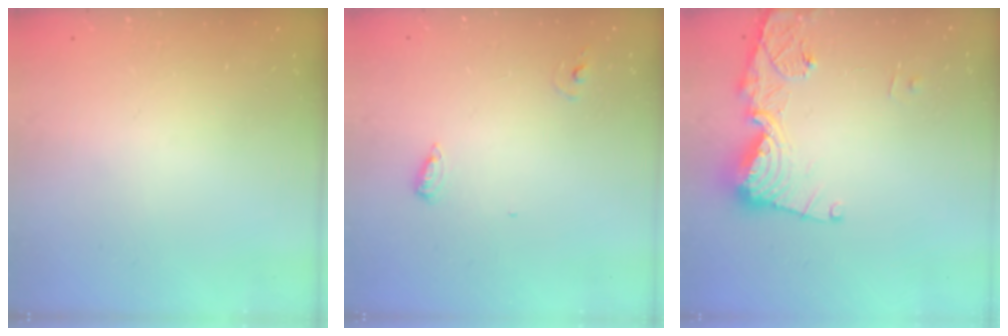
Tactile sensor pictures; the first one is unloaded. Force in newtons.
{"total": 6.0, "press": 5.8, "slide": 1.5}
{"total": 14.4, "press": 14.4, "slide": 1.4}